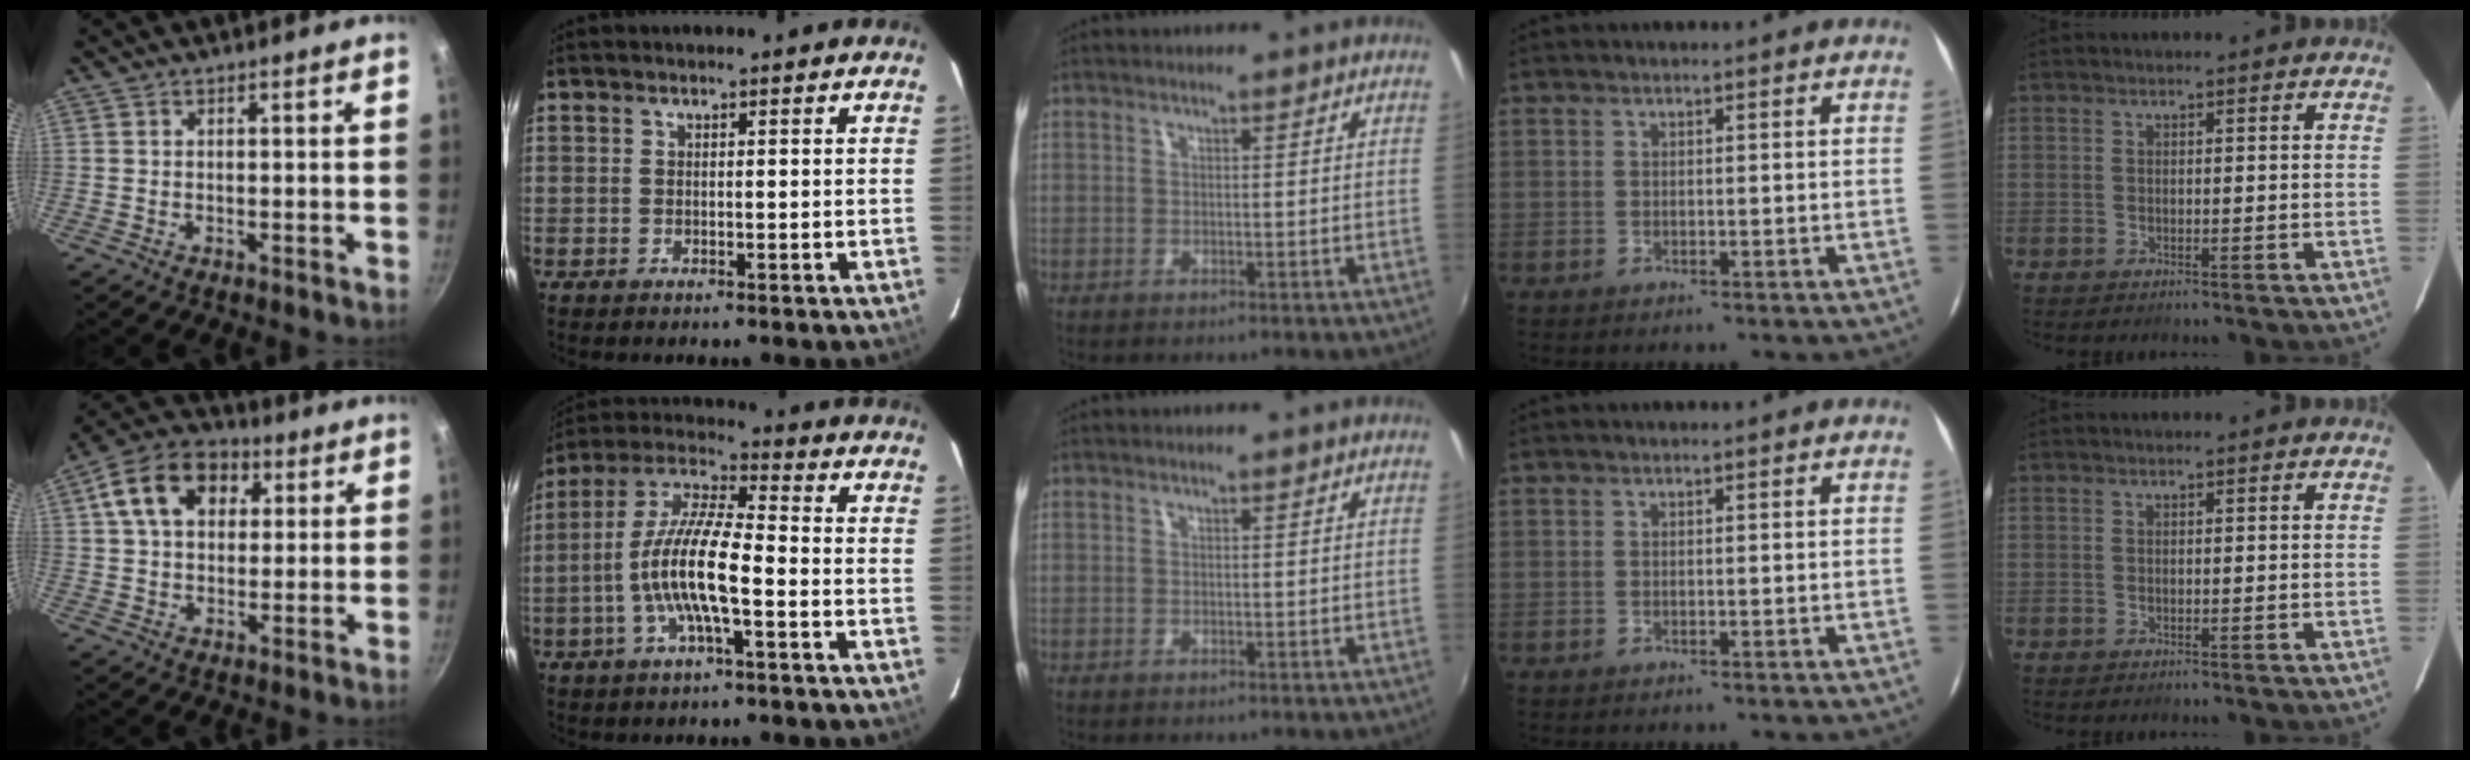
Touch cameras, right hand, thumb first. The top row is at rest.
{"thumb": {"total": 14.0, "force": [4.4, 10.0, 8.9], "torque": [-0.132, 0.018, 0.056]}, "index": {"total": 12.7, "force": [-3.5, 2.4, 12.0], "torque": [-0.241, 0.002, -0.071]}}